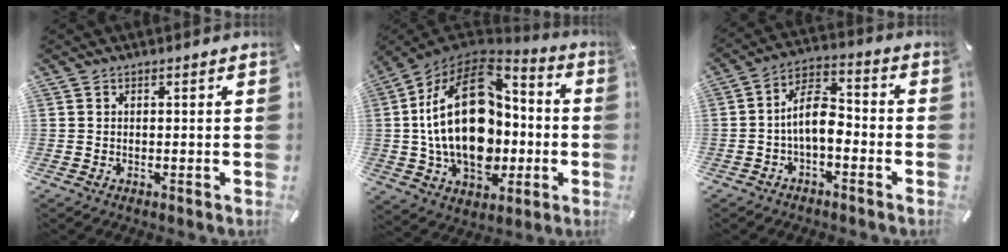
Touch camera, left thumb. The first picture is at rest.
{"total": 27.0, "force": [-0.3, 17.8, 20.3], "torque": [-0.397, -0.002, 0.000]}
{"total": 10.4, "force": [-2.2, 5.5, 8.5], "torque": [-0.158, 0.019, -0.035]}